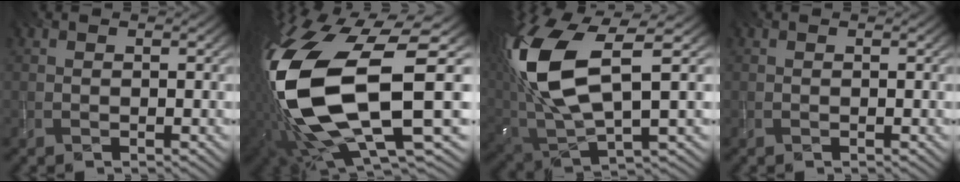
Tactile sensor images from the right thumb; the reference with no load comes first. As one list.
[{"total": 19.4, "force": [-1.7, 7.8, 17.7], "torque": [-0.399, -0.050, -0.011]}, {"total": 14.6, "force": [3.4, 6.7, 12.5], "torque": [-0.300, 0.006, 0.071]}, {"total": 0.0}]